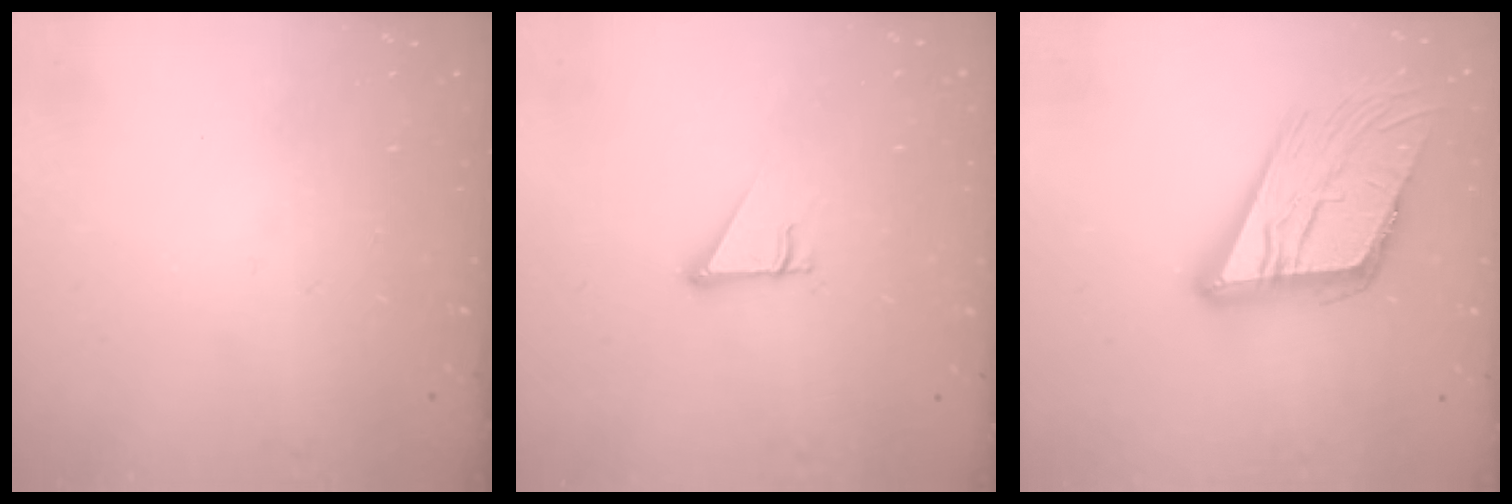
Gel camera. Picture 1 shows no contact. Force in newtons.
{"total": 2.5, "press": 2.5, "slide": 0.2}
{"total": 19.1, "press": 18.9, "slide": 2.6}